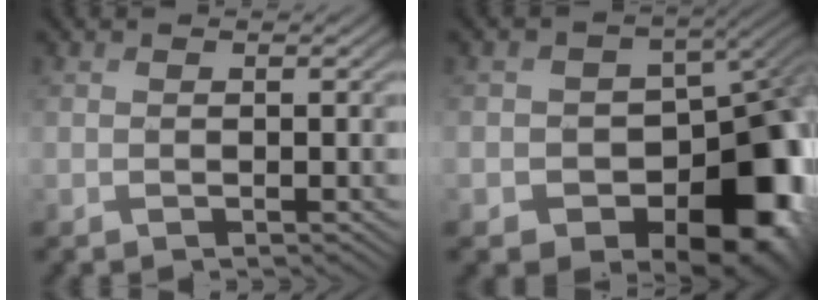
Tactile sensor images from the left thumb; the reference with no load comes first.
{"total": 15.3, "force": [-5.4, 11.2, 8.9], "torque": [-0.107, -0.028, -0.076]}